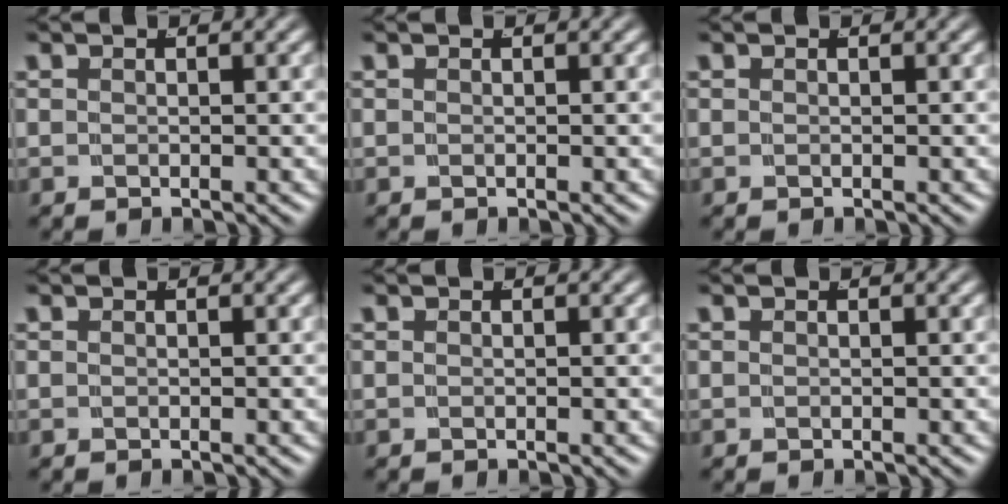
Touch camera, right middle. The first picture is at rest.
{"total": 0.0}
{"total": 0.0}
{"total": 0.0}
{"total": 0.0}
{"total": 0.0}